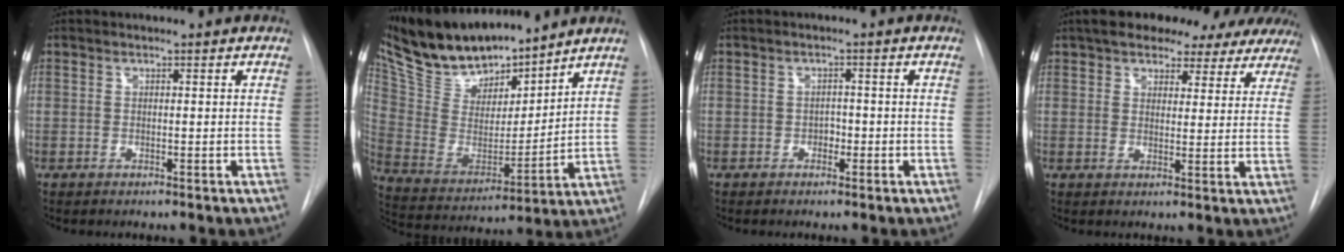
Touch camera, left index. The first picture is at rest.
{"total": 18.3, "force": [16.2, 4.9, 7.1], "torque": [-0.139, 0.004, 0.306]}
{"total": 1.4, "force": [-0.6, 1.1, 0.8], "torque": [-0.008, 0.006, -0.009]}
{"total": 19.3, "force": [16.1, 7.3, 7.7], "torque": [-0.114, 0.032, 0.191]}